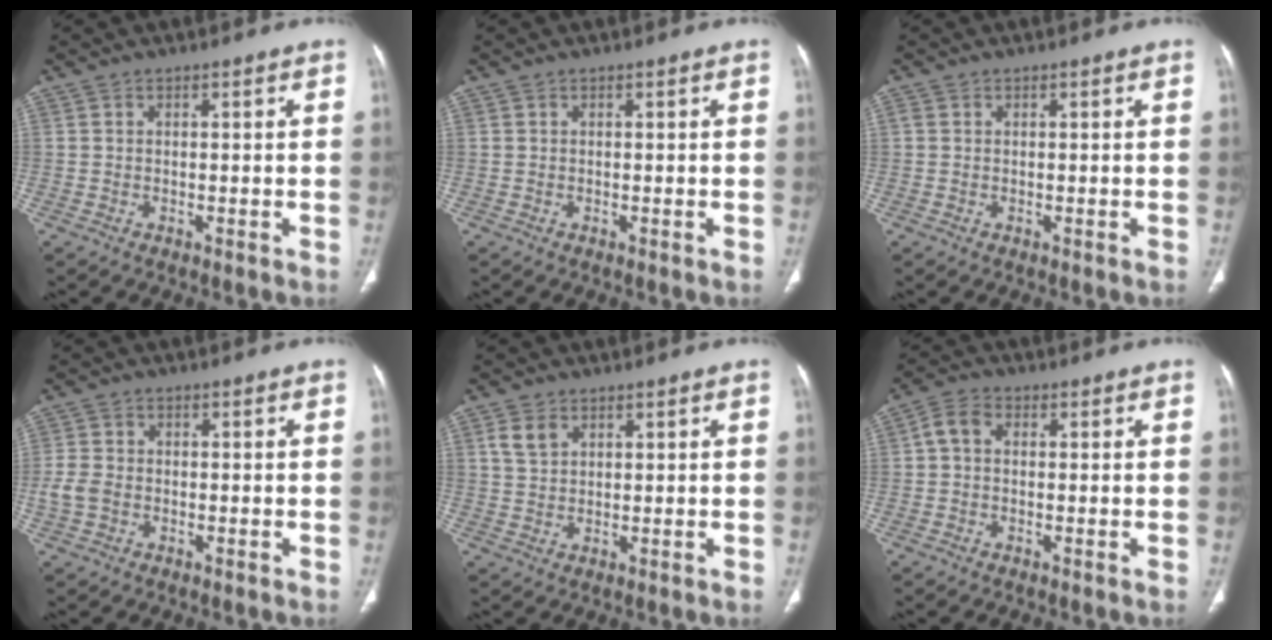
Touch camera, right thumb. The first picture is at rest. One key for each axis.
{"total": 0.0}
{"total": 0.6, "fx": 0.2, "fy": 0.6, "fz": 0.2, "tx": -0.002, "ty": 0.004, "tz": 0.003}
{"total": 3.8, "fx": -1.0, "fy": 2.9, "fz": 2.2, "tx": -0.049, "ty": 0.008, "tz": -0.020}
{"total": 3.7, "fx": 1.8, "fy": 2.5, "fz": 2.0, "tx": -0.038, "ty": -0.001, "tz": 0.042}
{"total": 3.9, "fx": 0.2, "fy": 2.8, "fz": 2.7, "tx": -0.048, "ty": 0.012, "tz": -0.006}